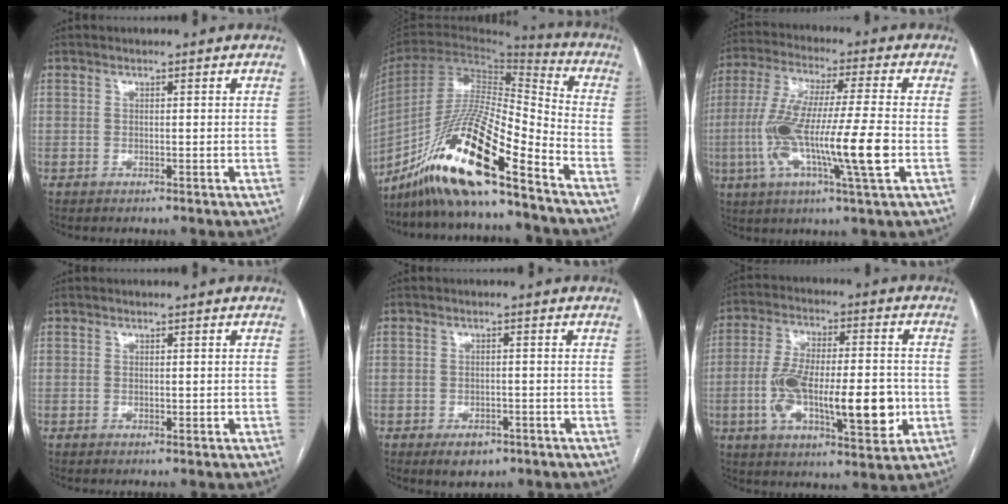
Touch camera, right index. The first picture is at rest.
{"total": 19.6, "force": [-13.6, 1.2, 14.1], "torque": [-0.293, -0.025, -0.256]}
{"total": 16.5, "force": [-3.5, 0.6, 16.1], "torque": [-0.318, -0.012, -0.070]}
{"total": 0.6, "force": [-0.1, 0.3, 0.4], "torque": [-0.009, -0.001, 0.001]}
{"total": 3.5, "force": [-2.1, 2.1, 1.9], "torque": [-0.026, -0.001, -0.021]}
{"total": 17.6, "force": [-3.5, 5.6, 16.3], "torque": [-0.286, 0.006, -0.049]}